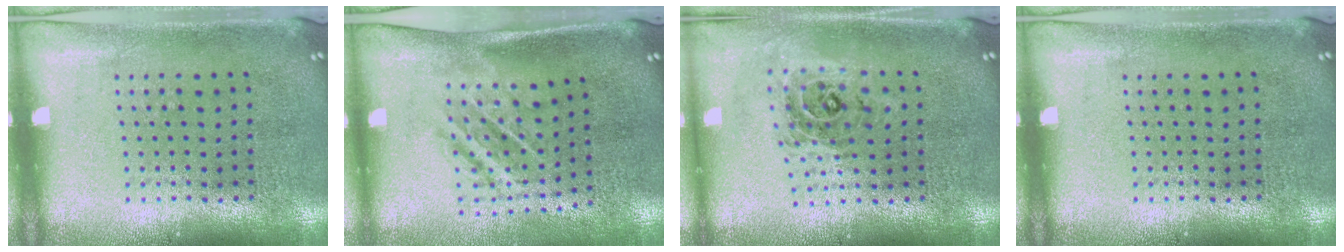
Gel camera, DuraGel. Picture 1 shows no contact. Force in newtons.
{"total": 1.7, "press": 1.1, "slide": 1.3}
{"total": 0.9, "press": 0.8, "slide": 0.2}
{"total": 0.0}